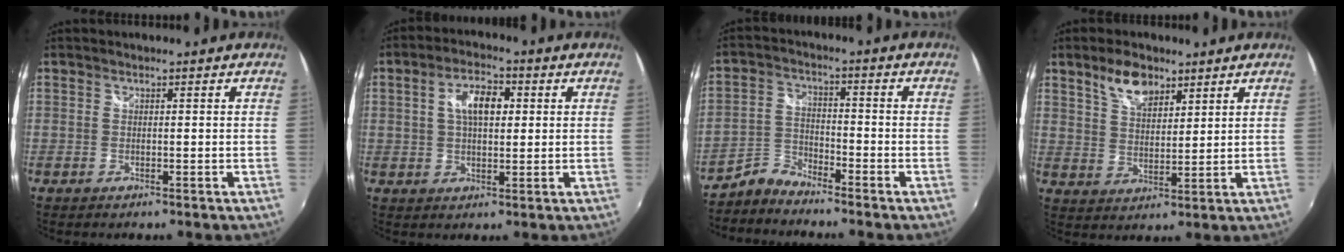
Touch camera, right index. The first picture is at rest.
{"total": 7.0, "force": [1.5, 3.7, 5.7], "torque": [-0.101, 0.015, 0.025]}
{"total": 4.6, "force": [-4.4, 1.2, 0.6], "torque": [-0.014, 0.011, -0.096]}
{"total": 7.2, "force": [4.8, 3.5, 4.1], "torque": [-0.070, 0.009, 0.090]}